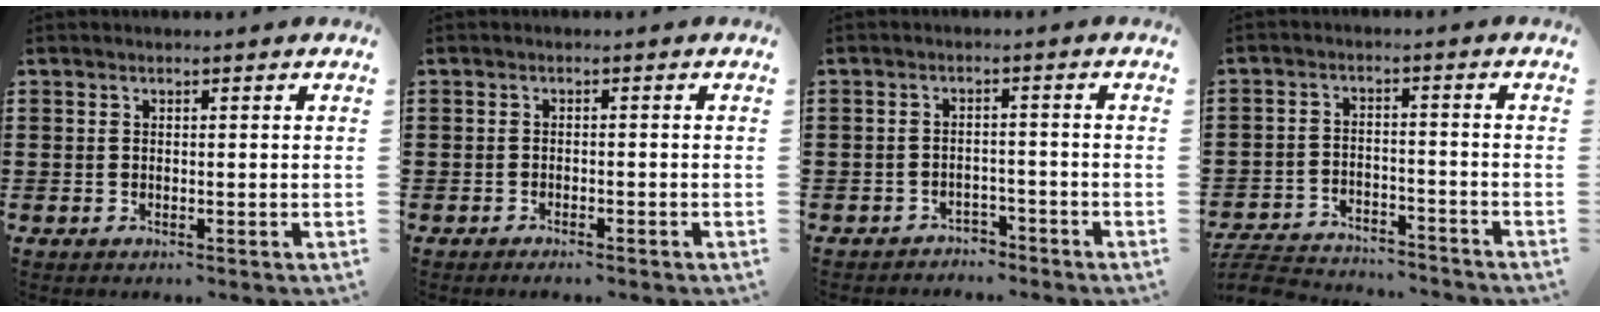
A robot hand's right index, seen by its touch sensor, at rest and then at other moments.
{"total": 1.0, "force": [-0.9, 0.0, 0.3], "torque": [-0.008, -0.001, -0.018]}
{"total": 2.4, "force": [-2.3, 0.6, 0.0], "torque": [-0.008, 0.001, -0.050]}
{"total": 5.0, "force": [-5.0, 0.5, 0.7], "torque": [-0.026, 0.001, -0.103]}